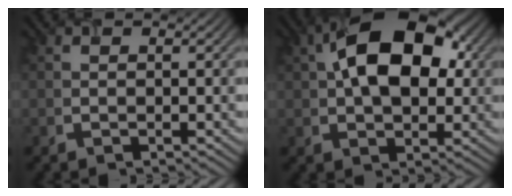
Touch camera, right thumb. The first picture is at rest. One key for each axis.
{"total": 13.6, "fx": 3.2, "fy": 7.9, "fz": 10.6, "tx": -0.171, "ty": 0.024, "tz": 0.041}